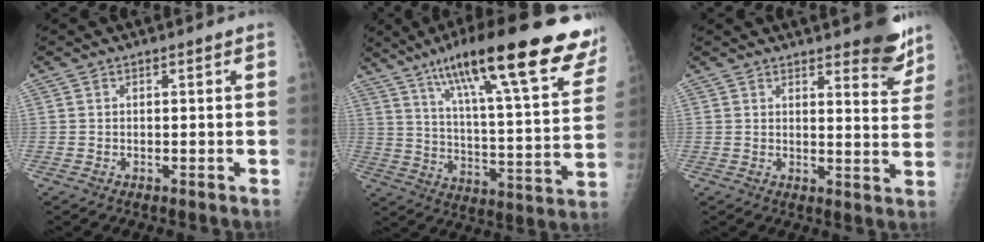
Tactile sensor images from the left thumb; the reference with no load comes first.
{"total": 28.6, "force": [17.8, 6.1, 21.5], "torque": [-0.299, -0.036, 0.266]}
{"total": 7.5, "force": [5.9, 2.2, 4.1], "torque": [-0.021, -0.042, 0.069]}